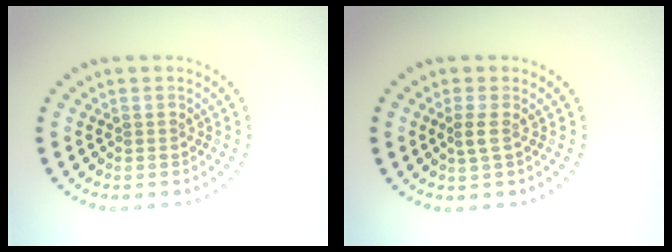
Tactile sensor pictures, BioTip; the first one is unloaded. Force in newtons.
{"total": 1.1, "press": 0.9, "slide": 0.6}